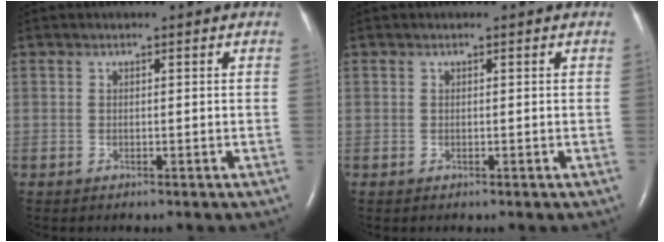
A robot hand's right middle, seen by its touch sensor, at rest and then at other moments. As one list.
[{"total": 0.0}]